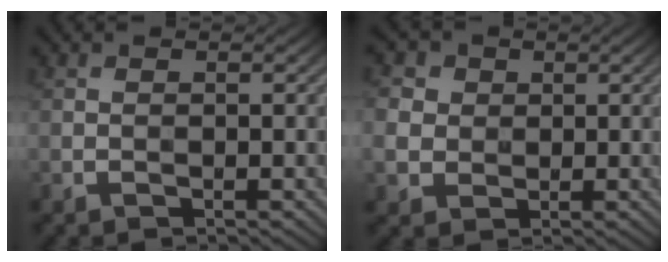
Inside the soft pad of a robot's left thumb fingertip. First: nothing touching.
{"total": 4.4, "force": [0.9, 4.1, 1.3], "torque": [-0.058, 0.007, 0.003]}